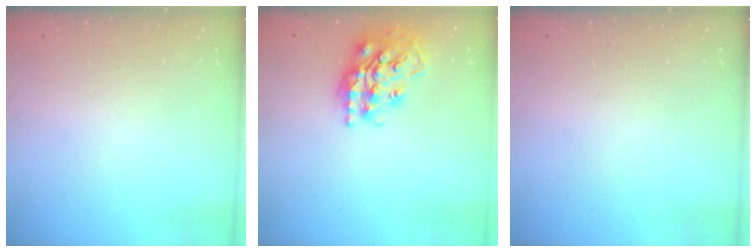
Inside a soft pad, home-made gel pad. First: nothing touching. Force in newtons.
{"total": 19.6, "press": 19.5, "slide": 1.7}
{"total": 0.0}